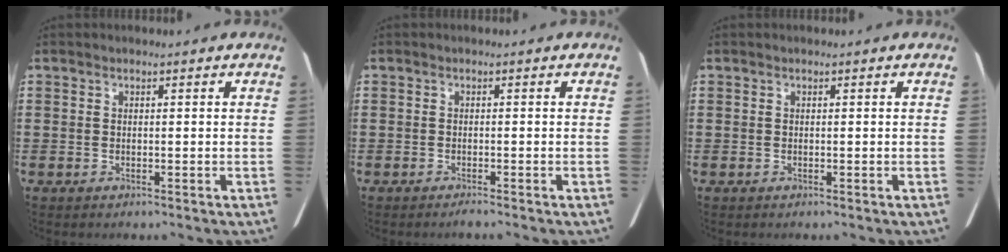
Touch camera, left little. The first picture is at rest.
{"total": 0.8, "force": [-0.6, 0.0, 0.5], "torque": [-0.009, -0.004, -0.011]}
{"total": 0.0}